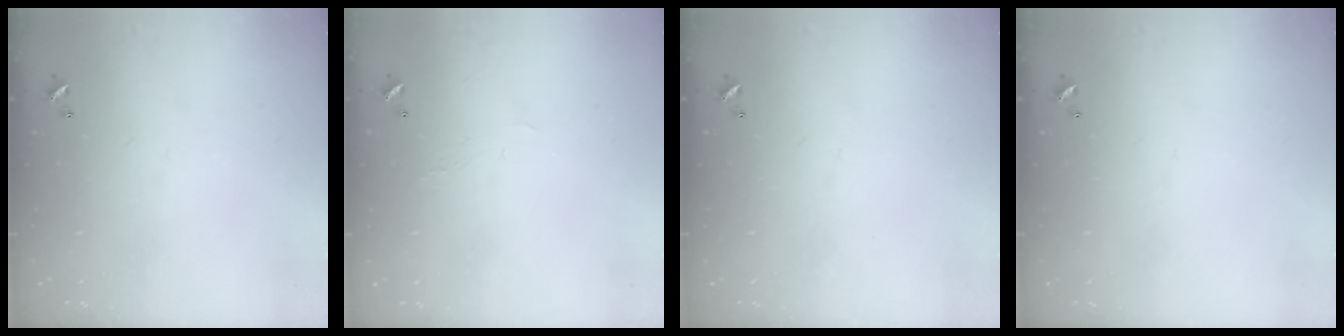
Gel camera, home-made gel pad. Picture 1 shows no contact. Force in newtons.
{"total": 0.9, "press": 0.7, "slide": 0.6}
{"total": 0.0}
{"total": 0.0}